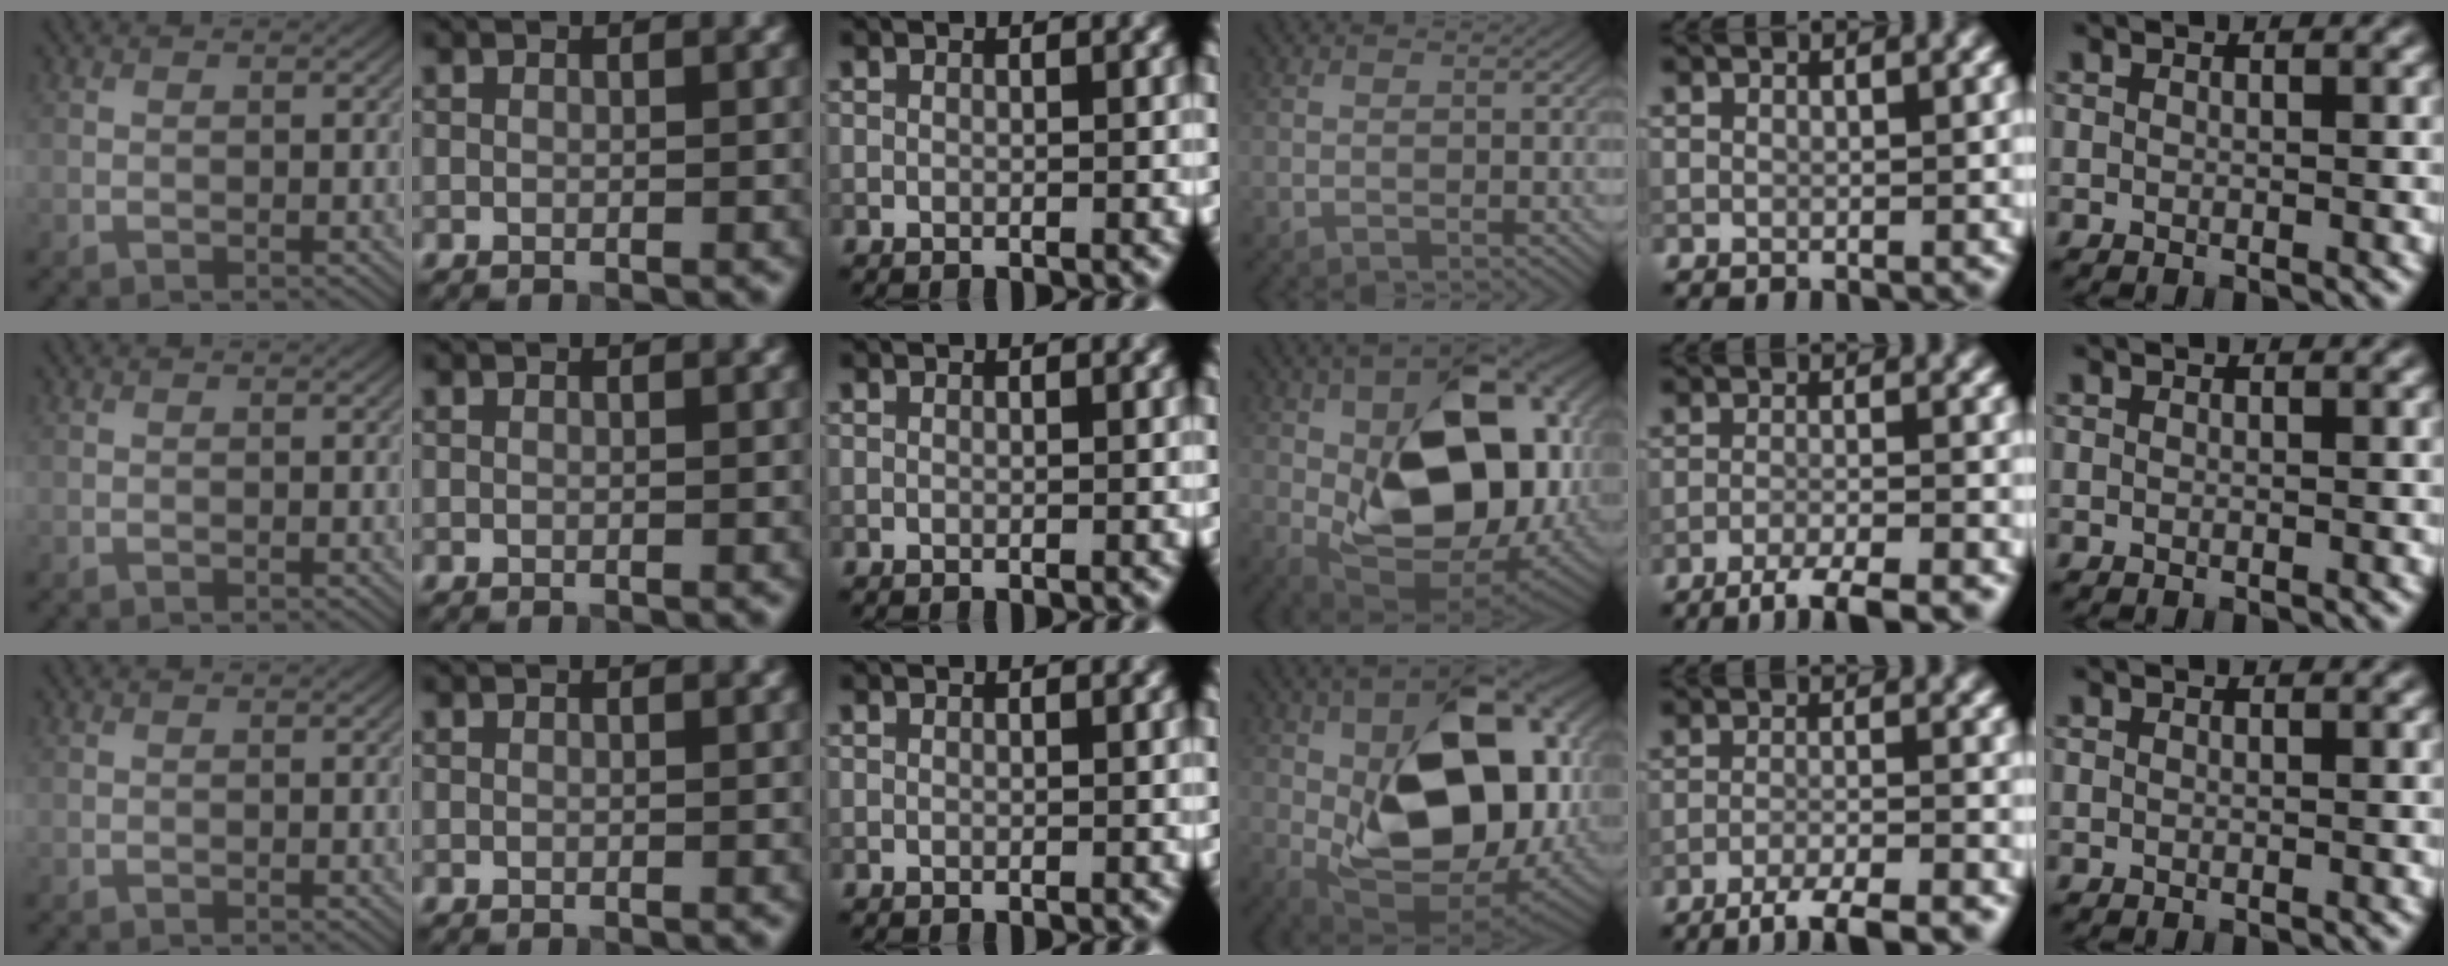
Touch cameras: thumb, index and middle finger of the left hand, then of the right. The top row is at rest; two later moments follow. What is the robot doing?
{"motion": "lift_and_place", "object": "calculator"}